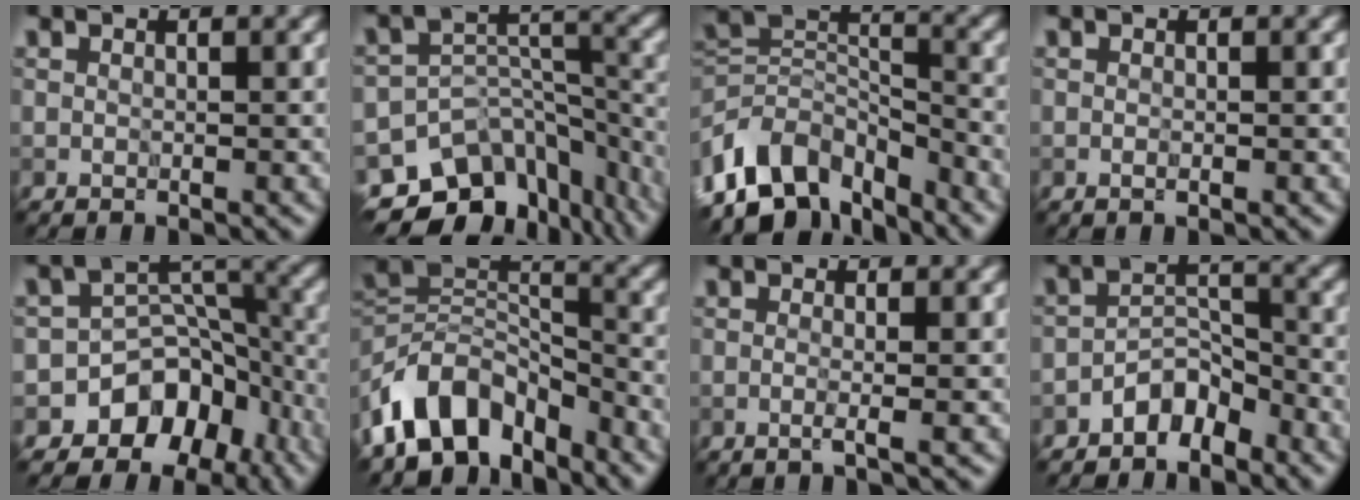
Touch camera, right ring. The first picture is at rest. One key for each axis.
{"total": 12.6, "fx": -9.4, "fy": 7.4, "fz": 3.9, "tx": -0.060, "ty": 0.003, "tz": -0.118}
{"total": 9.1, "fx": -5.6, "fy": 5.3, "fz": 4.9, "tx": -0.079, "ty": 0.002, "tz": -0.115}
{"total": 0.5, "fx": -0.1, "fy": 0.2, "fz": 0.5, "tx": -0.006, "ty": -0.002, "tz": 0.000}
{"total": 6.9, "fx": -4.4, "fy": 5.2, "fz": 1.5, "tx": 0.004, "ty": 0.020, "tz": -0.075}
{"total": 9.5, "fx": -6.1, "fy": 5.4, "fz": 4.7, "tx": -0.070, "ty": 0.008, "tz": -0.123}
{"total": 2.1, "fx": 0.2, "fy": 1.0, "fz": 1.9, "tx": -0.010, "ty": -0.001, "tz": -0.020}
{"total": 3.3, "fx": -2.6, "fy": 1.6, "fz": 1.4, "tx": -0.019, "ty": 0.017, "tz": -0.051}